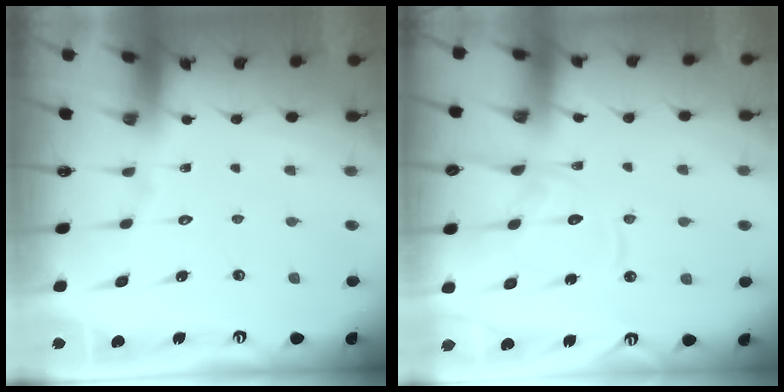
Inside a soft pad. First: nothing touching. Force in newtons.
{"total": 13.4, "press": 13.4, "slide": 1.4}